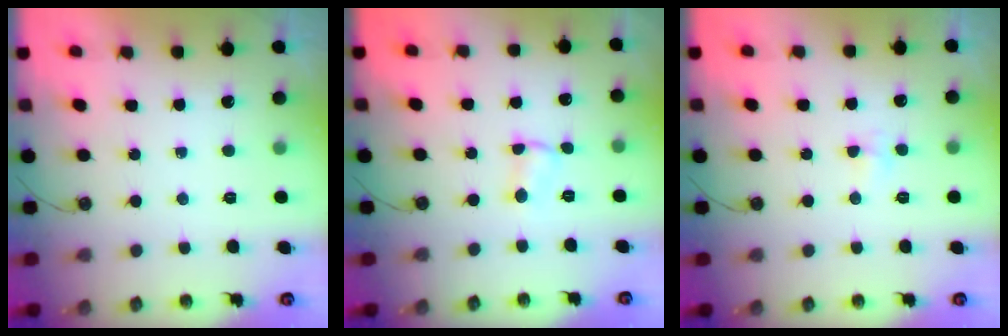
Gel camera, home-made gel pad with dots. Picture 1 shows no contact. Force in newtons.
{"total": 2.5, "press": 2.5, "slide": 0.4}
{"total": 2.8, "press": 2.7, "slide": 0.5}